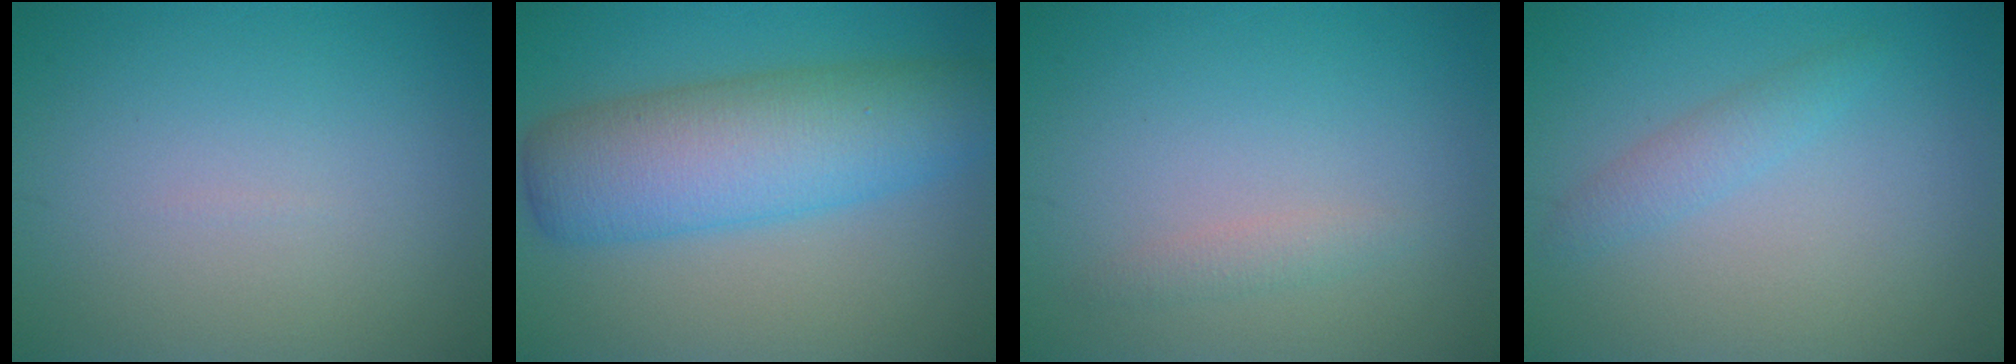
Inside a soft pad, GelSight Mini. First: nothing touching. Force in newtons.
{"total": 8.8, "press": 8.8, "slide": 0.0}
{"total": 1.1, "press": 1.1, "slide": 0.0}
{"total": 1.7, "press": 1.7, "slide": 0.1}